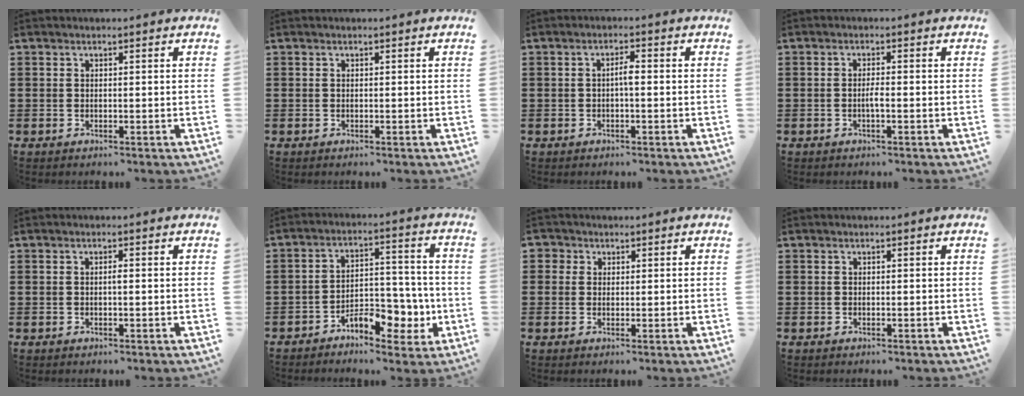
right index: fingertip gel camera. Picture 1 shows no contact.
{"total": 0.0}
{"total": 2.1, "force": [-0.3, 0.5, 2.0], "torque": [-0.038, 0.004, -0.006]}
{"total": 1.7, "force": [-0.5, 0.1, 1.6], "torque": [-0.038, -0.004, -0.011]}
{"total": 0.7, "force": [-0.1, 0.1, 0.7], "torque": [-0.013, -0.004, -0.001]}
{"total": 7.5, "force": [-4.1, 4.2, 4.7], "torque": [-0.057, 0.020, -0.075]}
{"total": 1.6, "force": [0.6, 1.5, 0.1], "torque": [-0.010, 0.009, 0.009]}
{"total": 0.0}